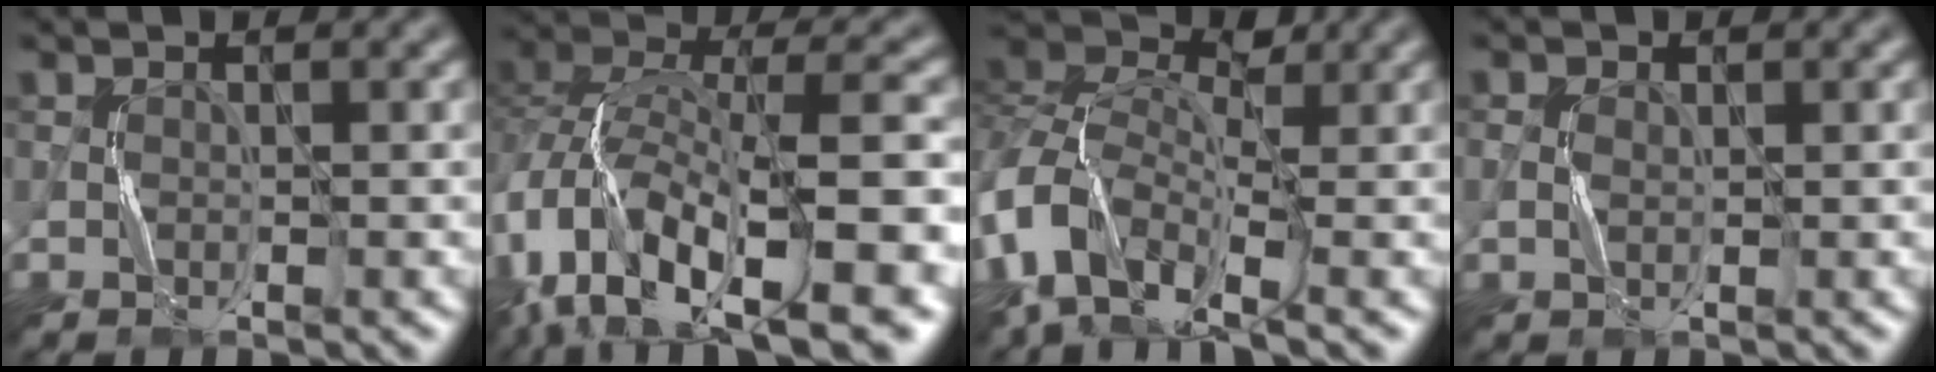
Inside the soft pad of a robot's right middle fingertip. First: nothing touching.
{"total": 14.6, "force": [-7.6, 6.1, 10.8], "torque": [-0.215, 0.015, -0.127]}
{"total": 9.6, "force": [-4.2, 5.6, 6.5], "torque": [-0.135, 0.001, -0.100]}
{"total": 1.1, "force": [0.2, 0.8, 0.8], "torque": [-0.018, 0.003, 0.001]}